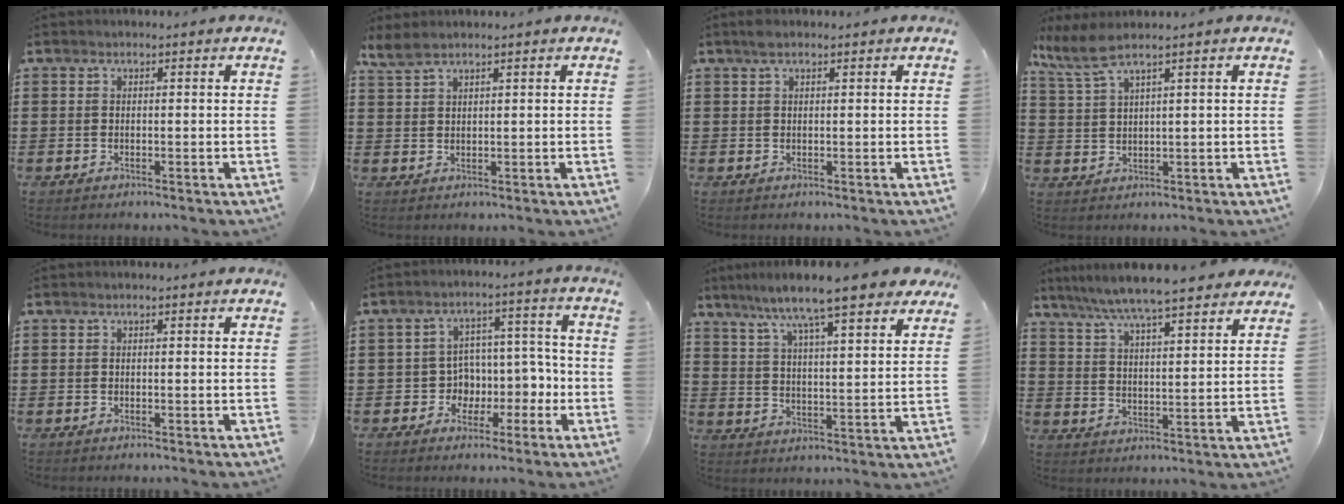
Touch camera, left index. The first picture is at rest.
{"total": 2.4, "force": [1.8, 0.5, 1.4], "torque": [-0.033, 0.002, 0.033]}
{"total": 1.4, "force": [0.9, 0.5, 1.0], "torque": [-0.021, 0.004, 0.016]}
{"total": 4.1, "force": [2.9, 0.3, 2.8], "torque": [-0.067, -0.001, 0.050]}
{"total": 0.0}
{"total": 5.5, "force": [-1.2, 5.2, 1.0], "torque": [-0.035, -0.004, -0.020]}
{"total": 9.6, "force": [8.1, 0.5, 5.1], "torque": [-0.124, -0.039, 0.132]}
{"total": 6.7, "force": [6.2, 0.1, 2.7], "torque": [-0.077, -0.028, 0.106]}